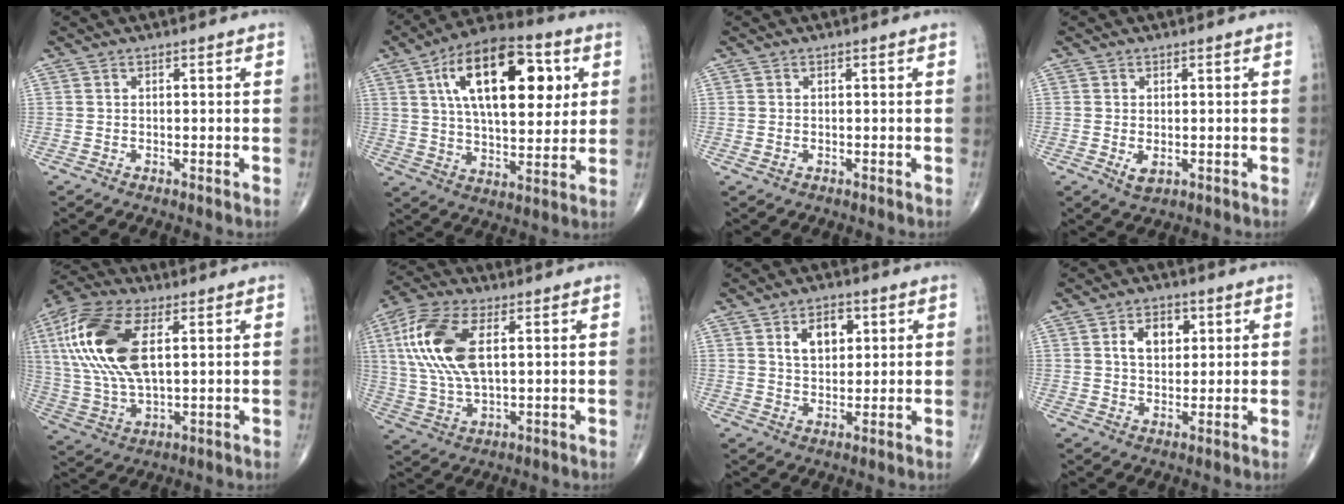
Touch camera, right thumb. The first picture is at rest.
{"total": 22.6, "force": [7.1, 10.8, 18.6], "torque": [-0.273, -0.008, 0.109]}
{"total": 0.7, "force": [-0.1, 0.5, 0.5], "torque": [-0.012, 0.003, 0.002]}
{"total": 2.3, "force": [-0.4, 1.3, 1.9], "torque": [-0.030, -0.005, -0.001]}
{"total": 19.2, "force": [5.0, 8.9, 16.2], "torque": [-0.356, 0.000, 0.091]}
{"total": 15.1, "force": [3.7, 7.1, 12.8], "torque": [-0.285, 0.003, 0.073]}
{"total": 6.9, "force": [2.6, 4.3, 4.7], "torque": [-0.054, -0.011, 0.043]}
{"total": 6.3, "force": [2.0, 4.2, 4.3], "torque": [-0.046, -0.005, 0.031]}